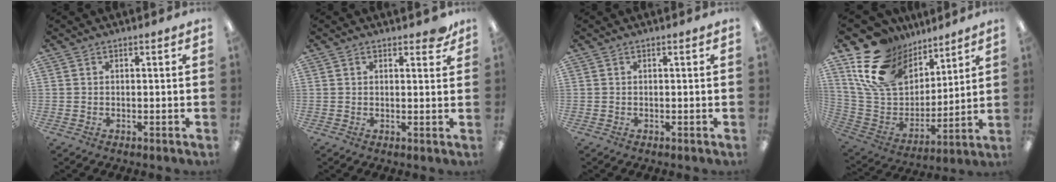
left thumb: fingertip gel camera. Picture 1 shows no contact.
{"total": 2.6, "force": [1.9, 1.1, 1.3], "torque": [-0.014, -0.004, 0.030]}
{"total": 0.0}
{"total": 18.4, "force": [11.3, 12.0, 8.1], "torque": [-0.172, -0.053, 0.218]}